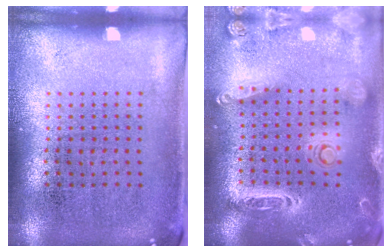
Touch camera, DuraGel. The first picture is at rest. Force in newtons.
{"total": 2.3, "press": 2.1, "slide": 0.9}